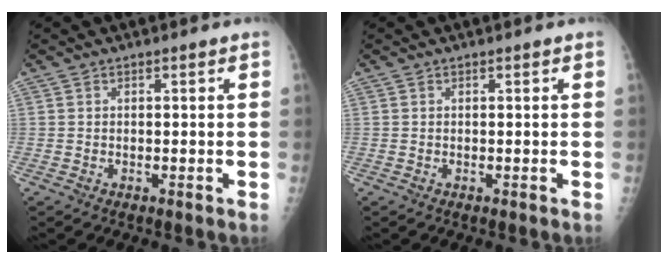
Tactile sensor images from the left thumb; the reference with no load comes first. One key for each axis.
{"total": 0.0}